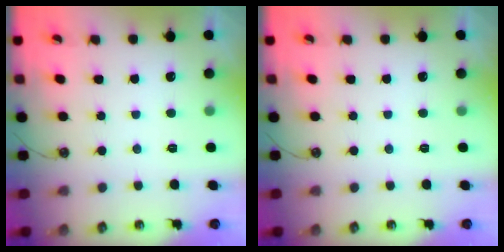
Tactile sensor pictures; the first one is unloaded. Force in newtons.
{"total": 0.0}